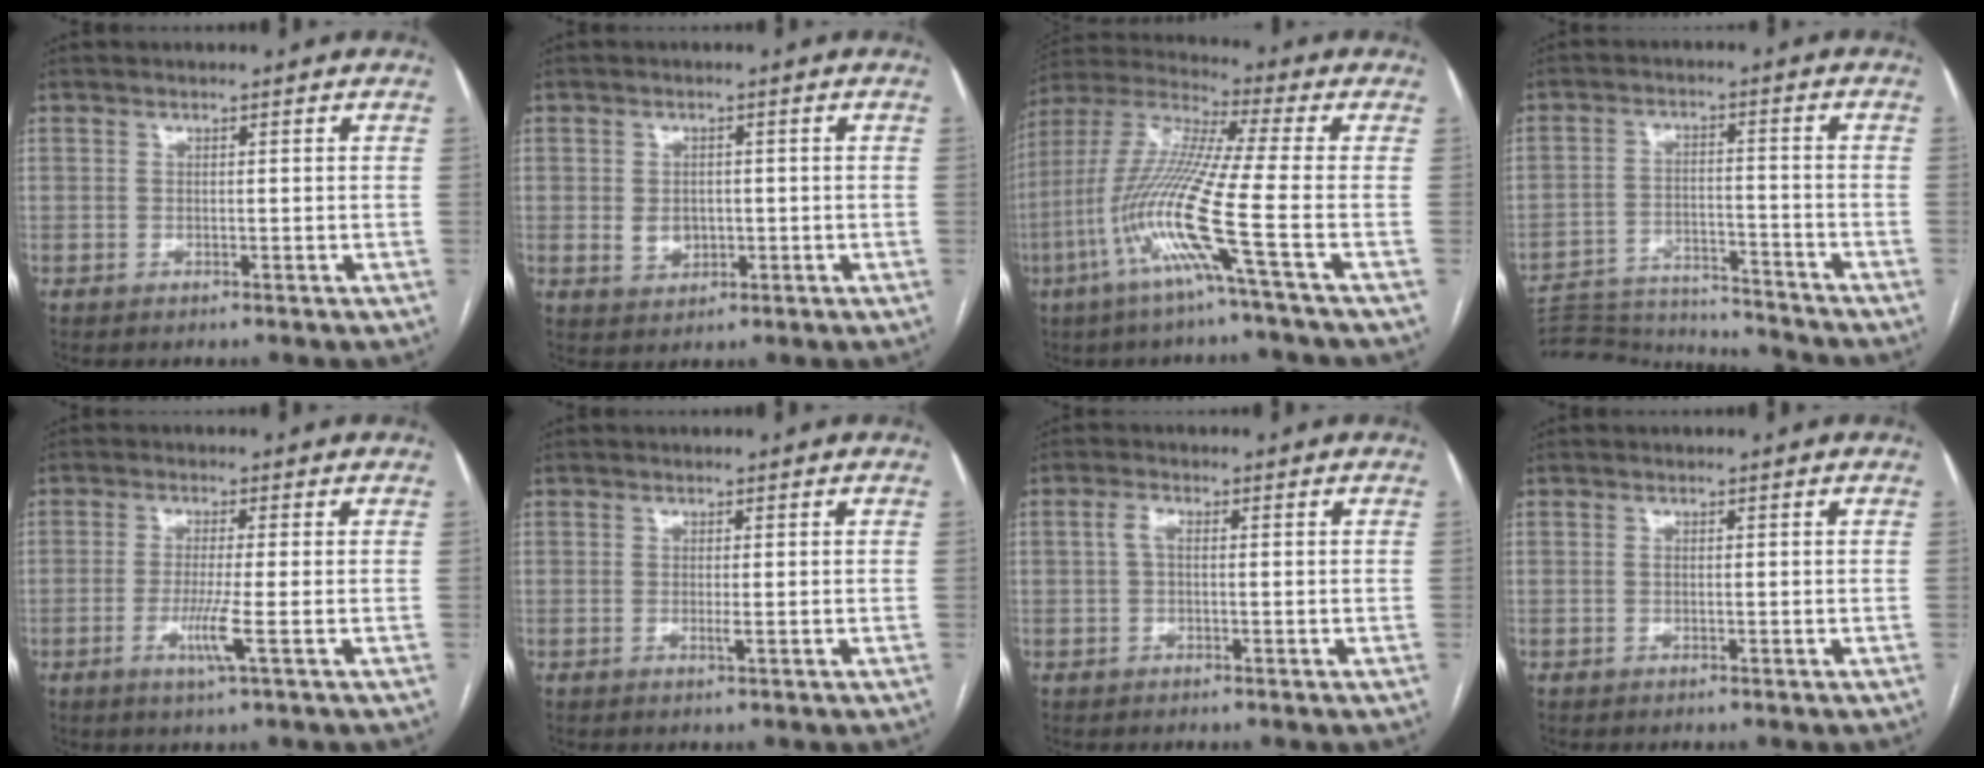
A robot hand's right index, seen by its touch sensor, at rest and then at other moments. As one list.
[{"total": 3.4, "force": [-0.3, 2.8, 2.0], "torque": [-0.032, 0.003, 0.006]}, {"total": 14.7, "force": [-5.6, -1.7, 13.4], "torque": [-0.286, -0.014, -0.119]}, {"total": 15.9, "force": [-15.6, 0.5, 3.2], "torque": [-0.057, -0.002, -0.237]}, {"total": 4.3, "force": [-1.5, -0.7, 4.0], "torque": [-0.086, -0.013, -0.031]}, {"total": 0.8, "force": [-0.1, -0.1, 0.8], "torque": [-0.017, -0.002, -0.003]}, {"total": 1.9, "force": [0.1, 0.8, 1.7], "torque": [-0.037, 0.006, -0.001]}, {"total": 0.0}]